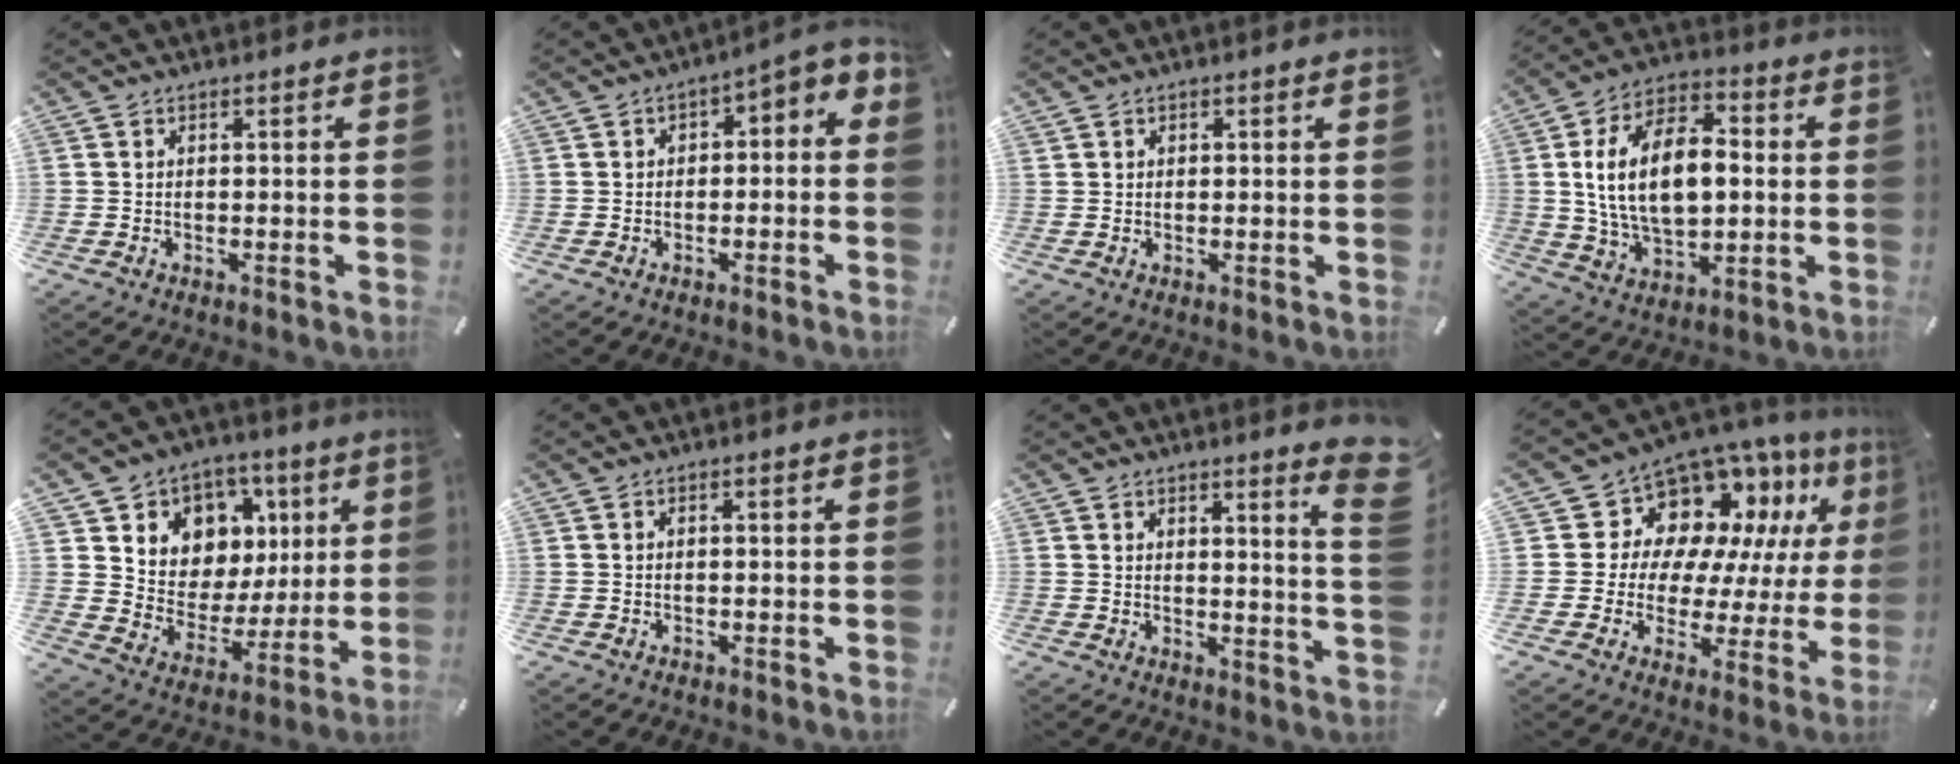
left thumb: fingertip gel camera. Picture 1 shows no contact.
{"total": 3.3, "force": [-1.9, 1.8, 2.1], "torque": [-0.044, 0.012, -0.040]}
{"total": 0.5, "force": [0.4, 0.3, 0.1], "torque": [-0.002, -0.001, 0.008]}
{"total": 17.5, "force": [1.2, 10.9, 13.6], "torque": [-0.268, 0.006, 0.018]}
{"total": 9.5, "force": [2.9, 9.0, 0.9], "torque": [-0.012, -0.044, 0.064]}
{"total": 0.7, "force": [0.0, 0.2, 0.7], "torque": [-0.013, 0.001, -0.001]}
{"total": 6.3, "force": [4.3, 0.5, 4.6], "torque": [-0.067, -0.033, 0.069]}
{"total": 12.0, "force": [7.0, 9.0, 3.7], "torque": [-0.064, -0.072, 0.130]}